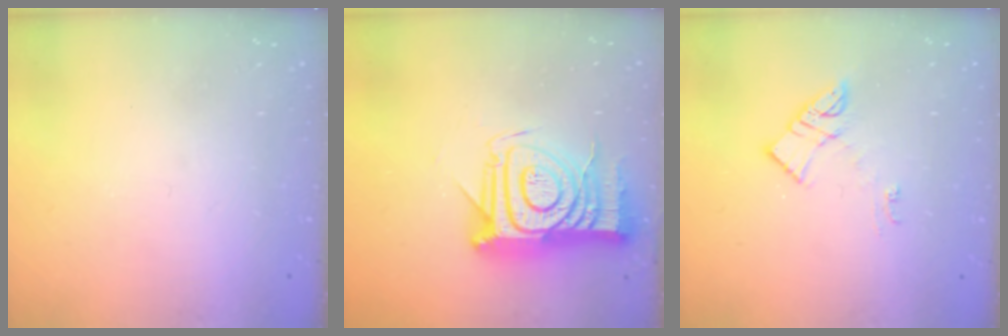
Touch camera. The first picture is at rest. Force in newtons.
{"total": 16.2, "press": 16.2, "slide": 1.1}
{"total": 6.4, "press": 6.4, "slide": 0.6}